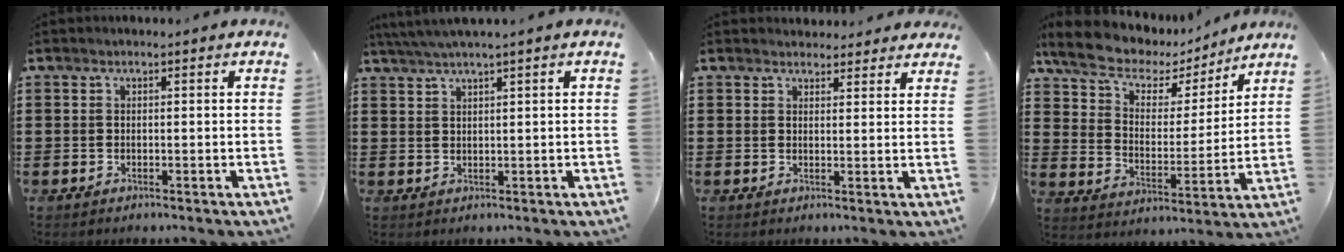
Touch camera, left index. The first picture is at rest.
{"total": 2.5, "force": [1.9, -0.3, 1.6], "torque": [-0.032, 0.003, 0.035]}
{"total": 2.6, "force": [2.5, 0.7, 0.1], "torque": [0.000, -0.006, 0.047]}
{"total": 7.7, "force": [6.2, 3.5, 3.1], "torque": [-0.092, -0.028, 0.109]}